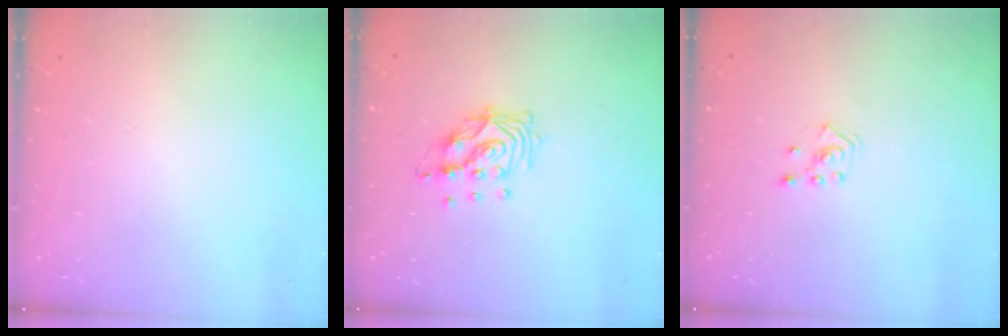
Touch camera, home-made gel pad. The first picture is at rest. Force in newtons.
{"total": 10.8, "press": 10.8, "slide": 0.7}
{"total": 2.8, "press": 2.7, "slide": 0.7}